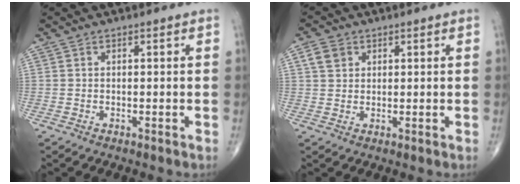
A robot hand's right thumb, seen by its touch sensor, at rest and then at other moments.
{"total": 3.7, "force": [1.5, 3.0, 1.6], "torque": [-0.021, 0.001, 0.028]}